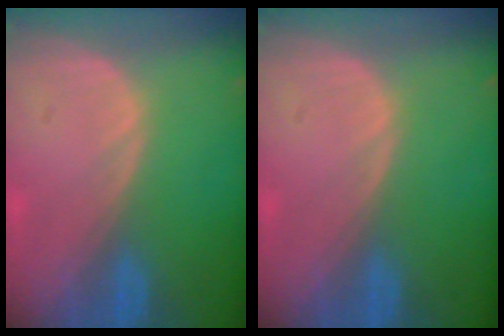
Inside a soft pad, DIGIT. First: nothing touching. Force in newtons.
{"total": 0.0}